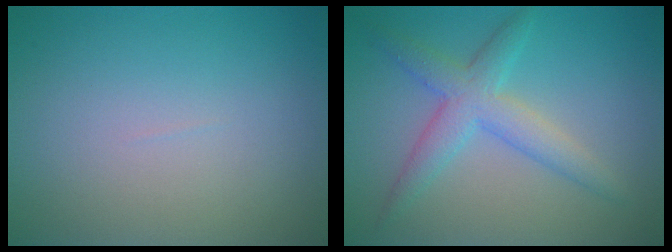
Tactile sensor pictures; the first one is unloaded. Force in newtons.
{"total": 3.9, "press": 3.9, "slide": 0.0}